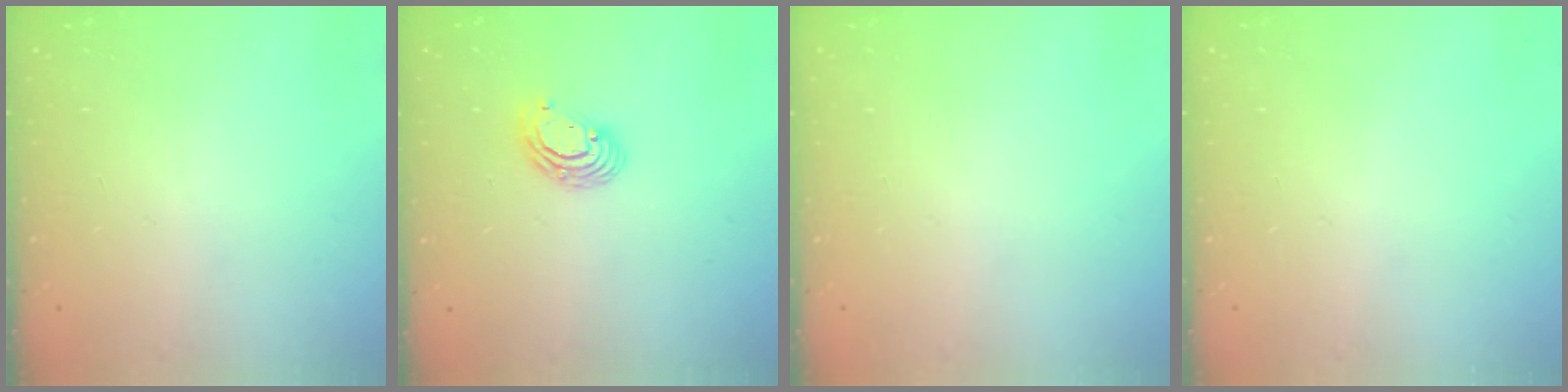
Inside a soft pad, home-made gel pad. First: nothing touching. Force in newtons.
{"total": 6.5, "press": 6.5, "slide": 0.2}
{"total": 0.0}
{"total": 0.0}